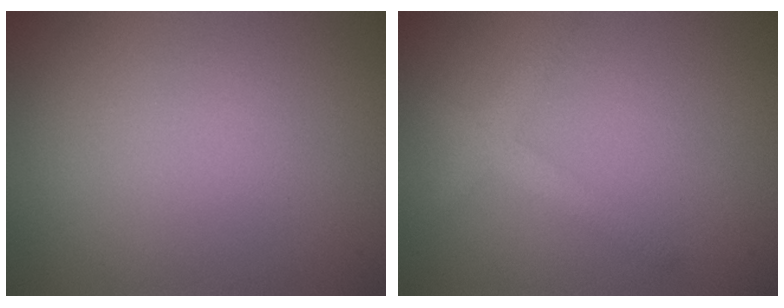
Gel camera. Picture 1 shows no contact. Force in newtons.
{"total": 2.2, "press": 2.2, "slide": 0.1}